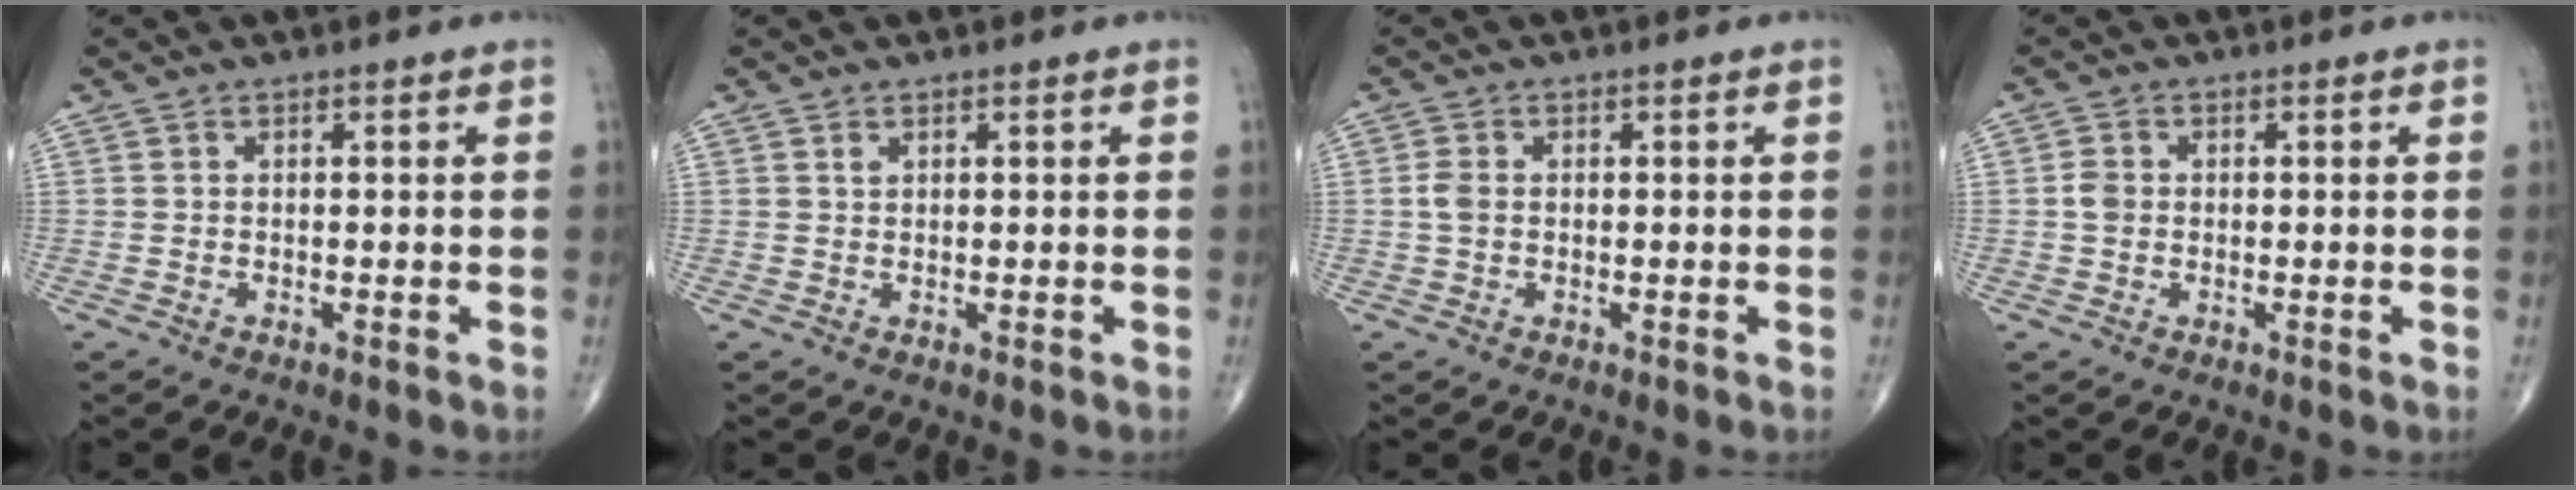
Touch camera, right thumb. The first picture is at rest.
{"total": 0.7, "force": [0.4, 0.4, 0.4], "torque": [-0.005, 0.000, 0.009]}
{"total": 2.1, "force": [0.0, 1.5, 1.5], "torque": [-0.035, 0.002, -0.003]}
{"total": 2.2, "force": [-0.1, 1.9, 1.2], "torque": [-0.019, 0.004, -0.004]}